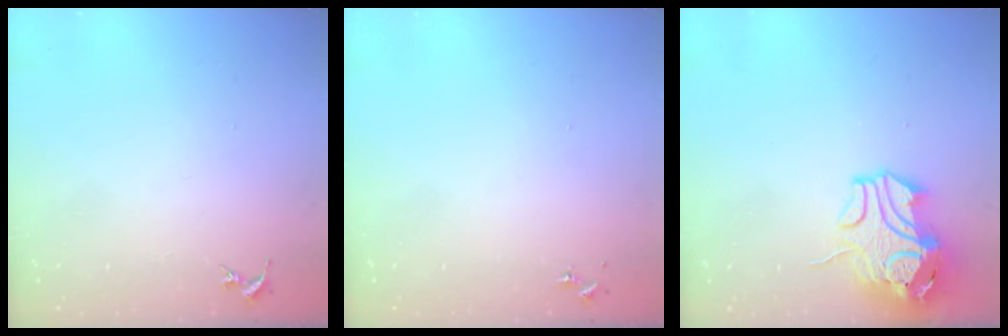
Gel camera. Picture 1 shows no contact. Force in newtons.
{"total": 0.0}
{"total": 12.8, "press": 12.7, "slide": 1.8}